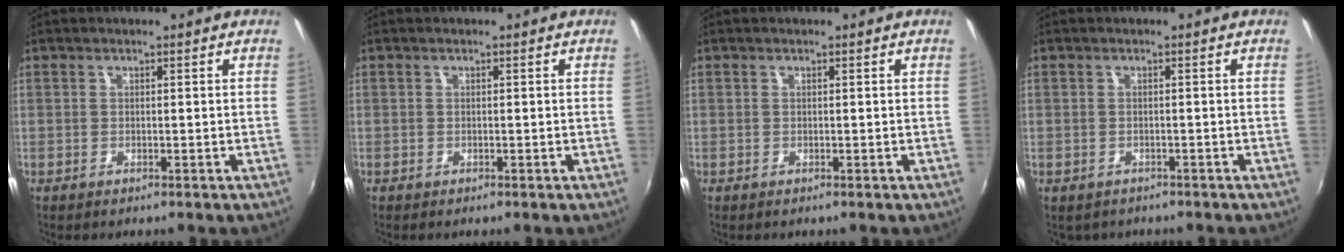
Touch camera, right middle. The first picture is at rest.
{"total": 0.0}
{"total": 0.0}
{"total": 1.9, "force": [-1.3, 1.4, 0.5], "torque": [-0.015, -0.008, -0.016]}